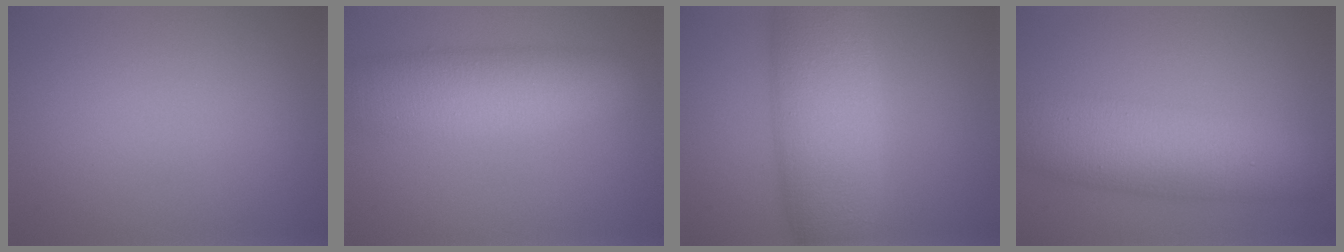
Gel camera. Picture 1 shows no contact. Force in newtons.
{"total": 7.1, "press": 7.1, "slide": 0.1}
{"total": 9.3, "press": 9.3, "slide": 0.2}
{"total": 7.8, "press": 7.8, "slide": 0.1}